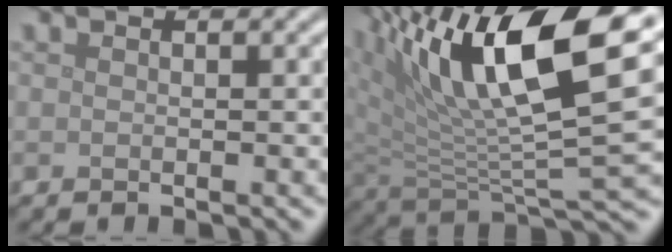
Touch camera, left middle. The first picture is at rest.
{"total": 15.4, "force": [7.4, 5.6, 12.3], "torque": [-0.226, 0.011, 0.137]}